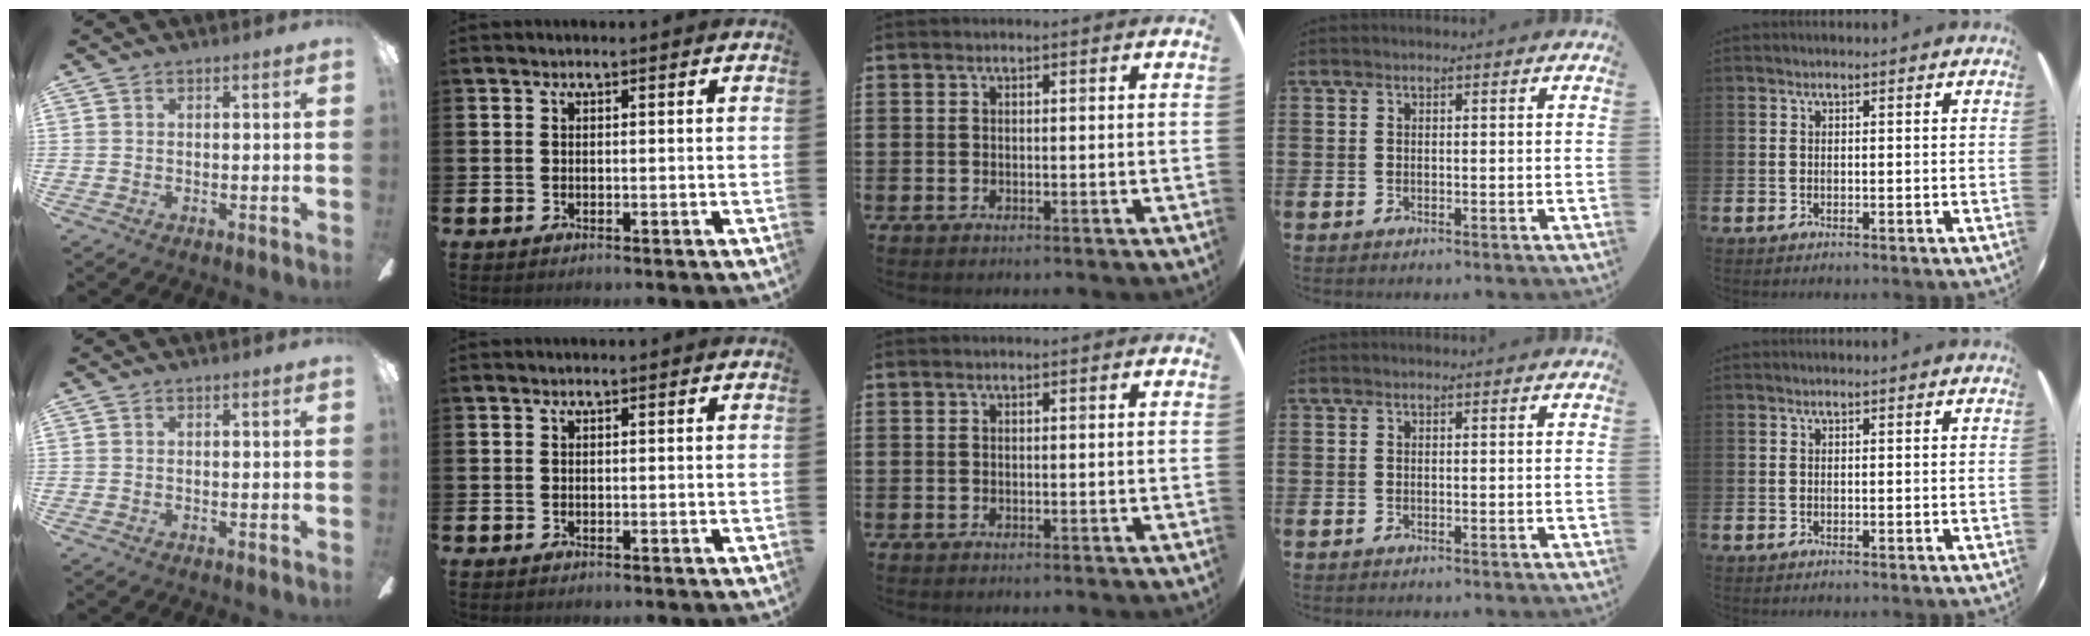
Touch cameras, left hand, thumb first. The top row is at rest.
{}